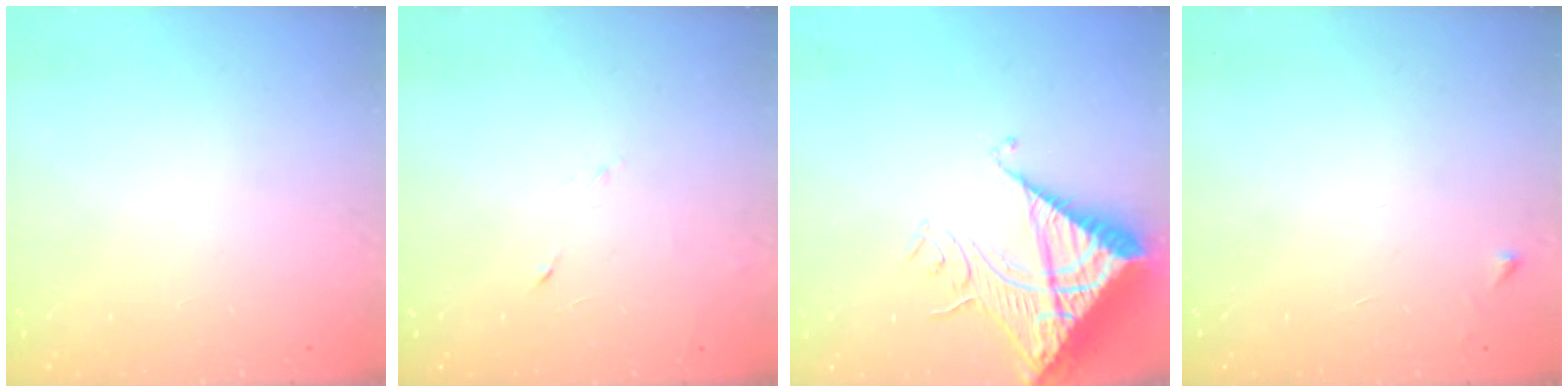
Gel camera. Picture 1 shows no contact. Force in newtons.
{"total": 3.8, "press": 3.7, "slide": 0.9}
{"total": 16.2, "press": 16.1, "slide": 2.1}
{"total": 2.6, "press": 2.6, "slide": 0.3}